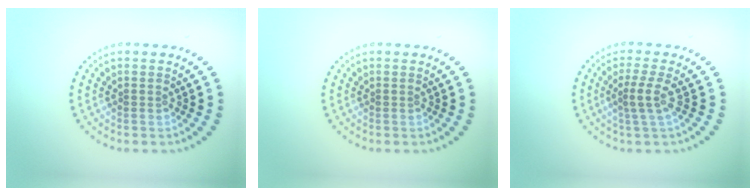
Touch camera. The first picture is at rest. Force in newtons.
{"total": 0.0}
{"total": 2.1, "press": 1.6, "slide": 1.4}